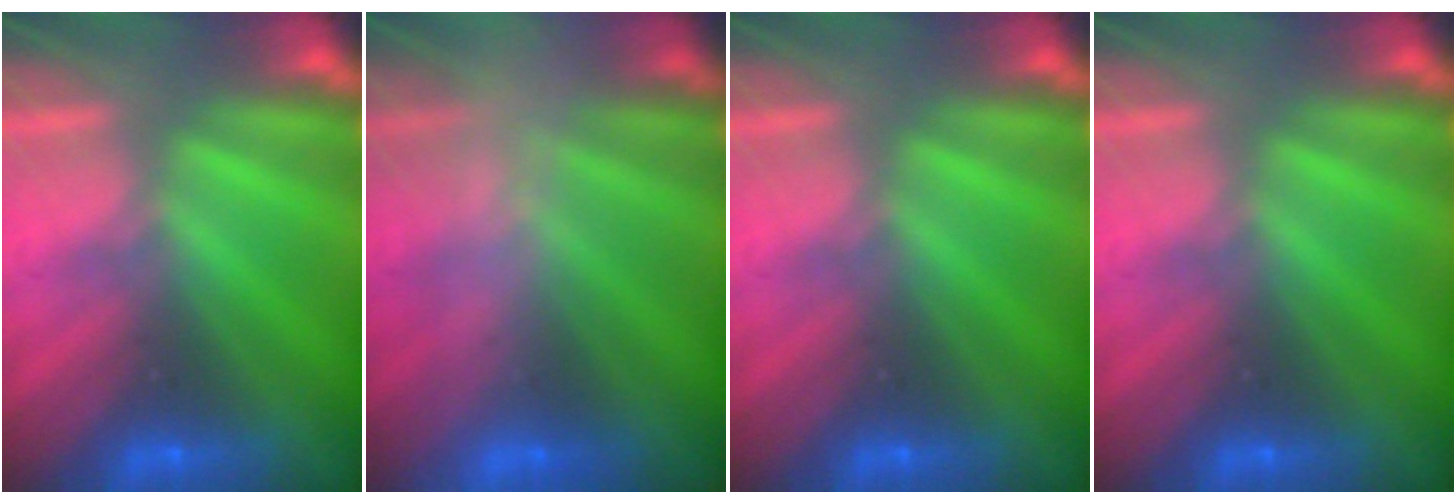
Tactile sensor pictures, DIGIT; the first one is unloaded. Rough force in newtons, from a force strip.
{"total": 2.8}
{"total": 0.0}
{"total": 0.0}